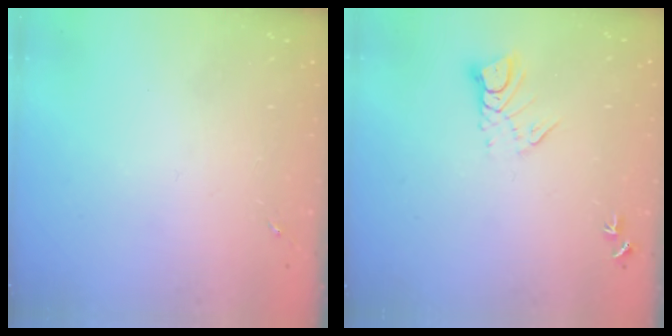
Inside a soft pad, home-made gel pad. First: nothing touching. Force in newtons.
{"total": 6.6, "press": 6.6, "slide": 0.7}